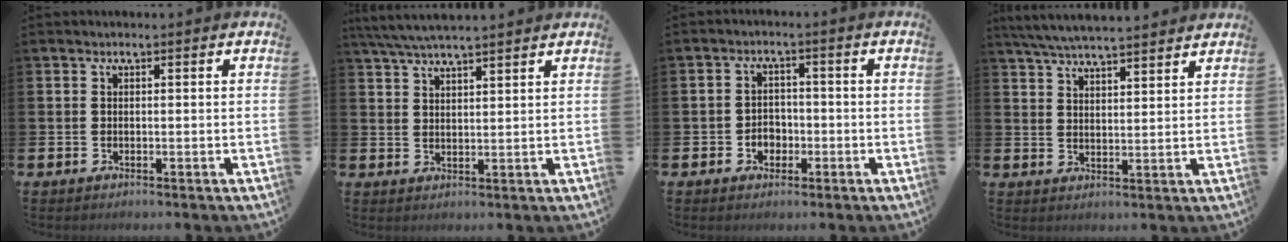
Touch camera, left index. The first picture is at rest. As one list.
[{"total": 4.9, "force": [4.5, 0.2, 1.8], "torque": [-0.054, -0.010, 0.084]}, {"total": 2.7, "force": [-1.2, 2.3, 0.9], "torque": [-0.023, 0.006, -0.028]}, {"total": 5.6, "force": [5.4, 0.1, 1.2], "torque": [-0.048, -0.024, 0.099]}]